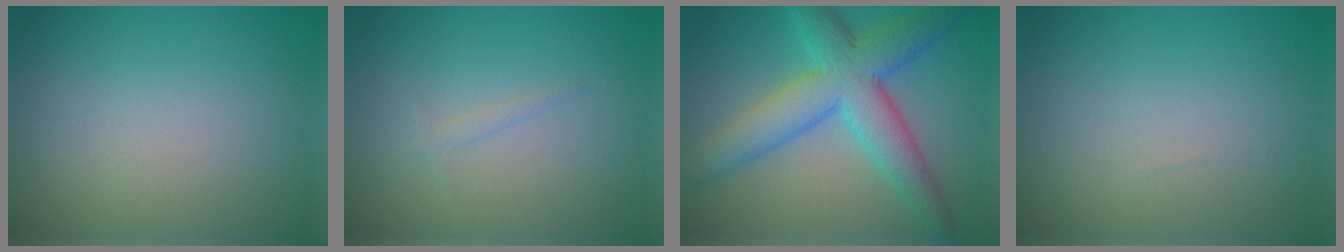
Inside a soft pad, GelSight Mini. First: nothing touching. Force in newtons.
{"total": 0.6, "press": 0.6, "slide": 0.0}
{"total": 7.9, "press": 7.9, "slide": 0.3}
{"total": 0.0}